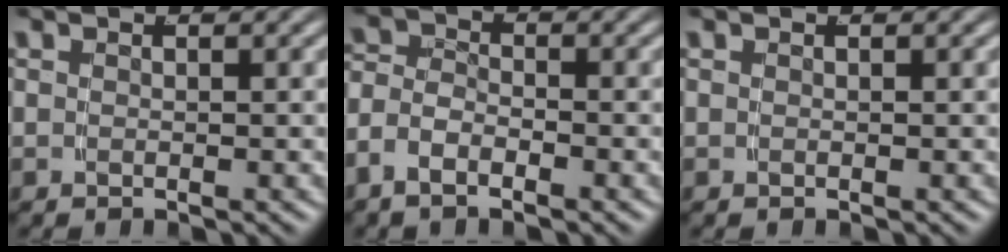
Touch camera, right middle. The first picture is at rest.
{"total": 3.5, "force": [-1.6, 2.4, 2.0], "torque": [-0.052, -0.014, -0.028]}
{"total": 0.0}